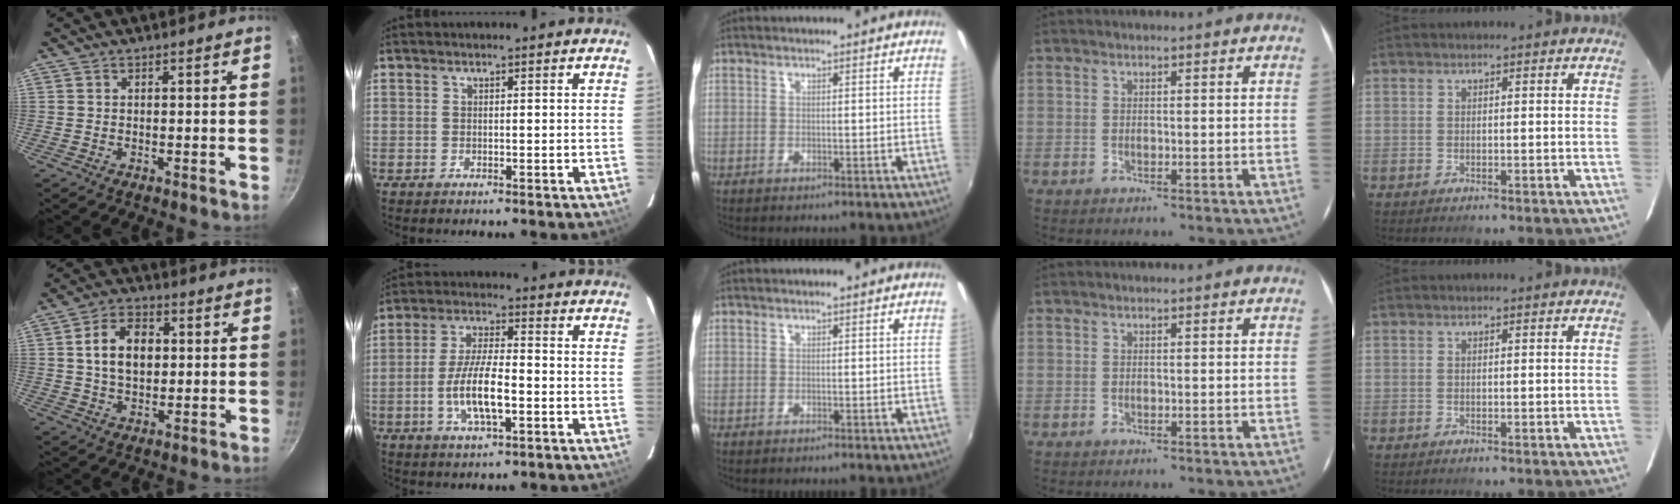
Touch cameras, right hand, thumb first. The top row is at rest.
{"thumb": {"total": 9.8, "force": [1.4, 6.7, 7.0], "torque": [-0.102, 0.010, 0.018]}, "index": {"total": 9.5, "force": [-2.7, 2.8, 8.7], "torque": [-0.173, -0.004, -0.050]}}